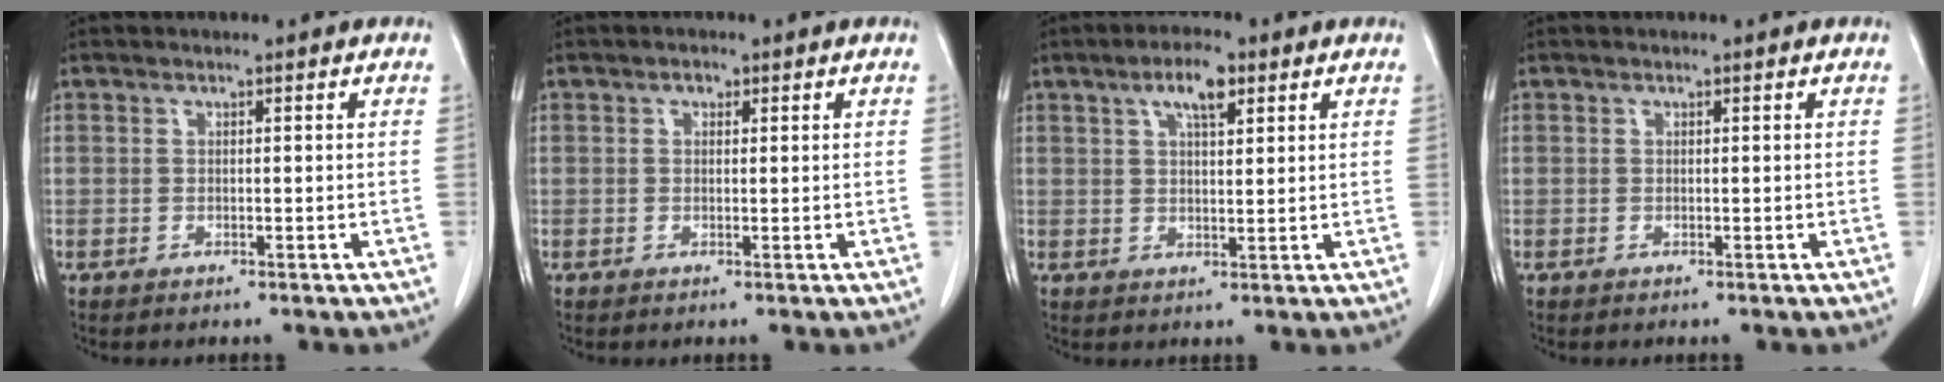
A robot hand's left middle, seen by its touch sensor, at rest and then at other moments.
{"total": 1.1, "force": [0.5, 0.8, 0.6], "torque": [-0.009, 0.002, 0.007]}
{"total": 5.5, "force": [2.9, 1.6, 4.3], "torque": [-0.079, 0.008, 0.049]}
{"total": 0.0}